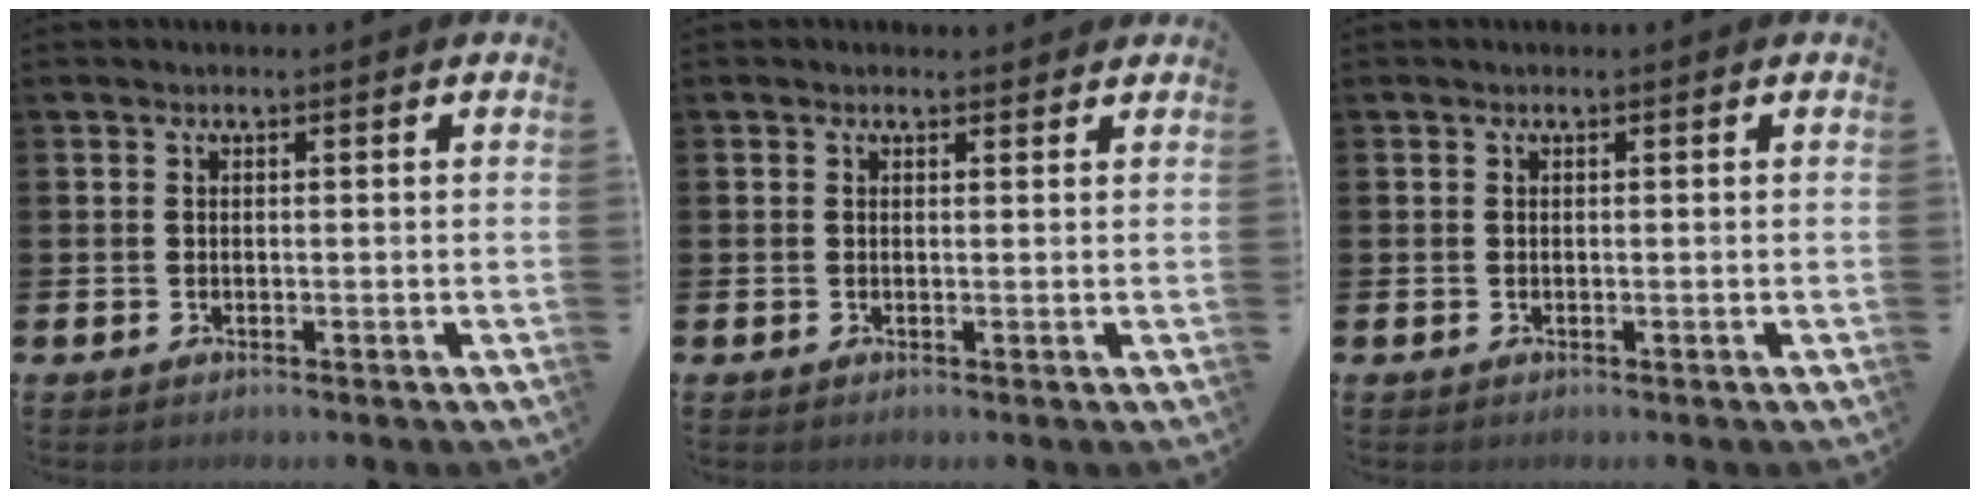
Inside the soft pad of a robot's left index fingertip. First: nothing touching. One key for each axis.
{"total": 0.7, "fx": 0.6, "fy": 0.2, "fz": 0.2, "tx": 0.006, "ty": -0.001, "tz": 0.008}
{"total": 0.0}